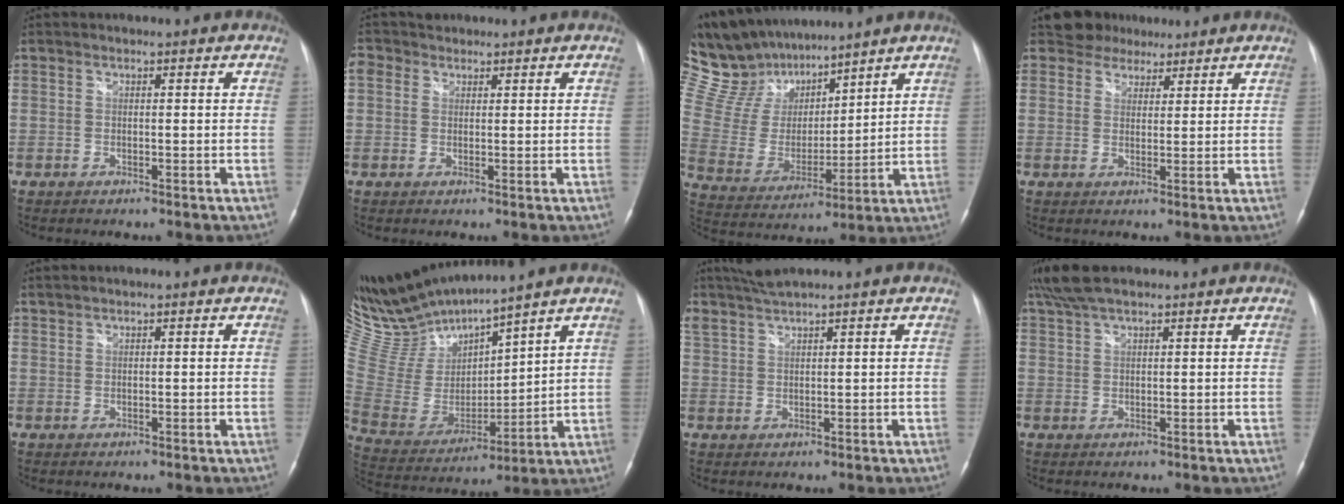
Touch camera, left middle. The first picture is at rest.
{"total": 2.9, "force": [1.6, 2.4, 0.6], "torque": [-0.014, 0.019, 0.028]}
{"total": 16.6, "force": [14.4, 5.9, 6.0], "torque": [-0.129, 0.027, 0.281]}
{"total": 4.6, "force": [3.7, 2.8, 0.0], "torque": [0.005, 0.004, 0.054]}
{"total": 1.1, "force": [1.1, -0.1, 0.3], "torque": [-0.010, 0.011, 0.028]}
{"total": 15.4, "force": [14.5, 0.3, 5.0], "torque": [-0.125, -0.005, 0.307]}
{"total": 3.4, "force": [3.1, -0.6, 1.3], "torque": [-0.034, 0.004, 0.067]}
{"total": 5.9, "force": [4.7, 1.2, 3.2], "torque": [-0.070, 0.023, 0.090]}